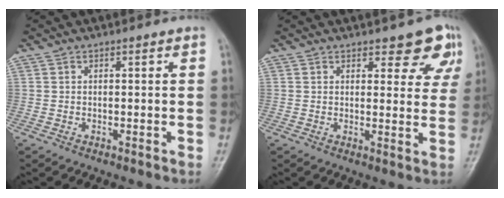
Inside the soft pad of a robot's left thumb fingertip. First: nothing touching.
{"total": 7.0, "force": [4.6, 3.2, 4.1], "torque": [-0.009, -0.024, 0.050]}